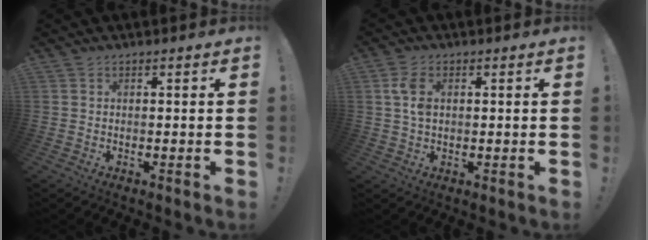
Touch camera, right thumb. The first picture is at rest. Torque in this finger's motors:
{"motor_torque": [0.04, 0.04, 0.01, 0.03, 0.02]}